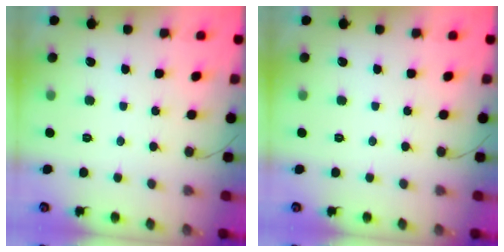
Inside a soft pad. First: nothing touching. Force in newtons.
{"total": 0.0}